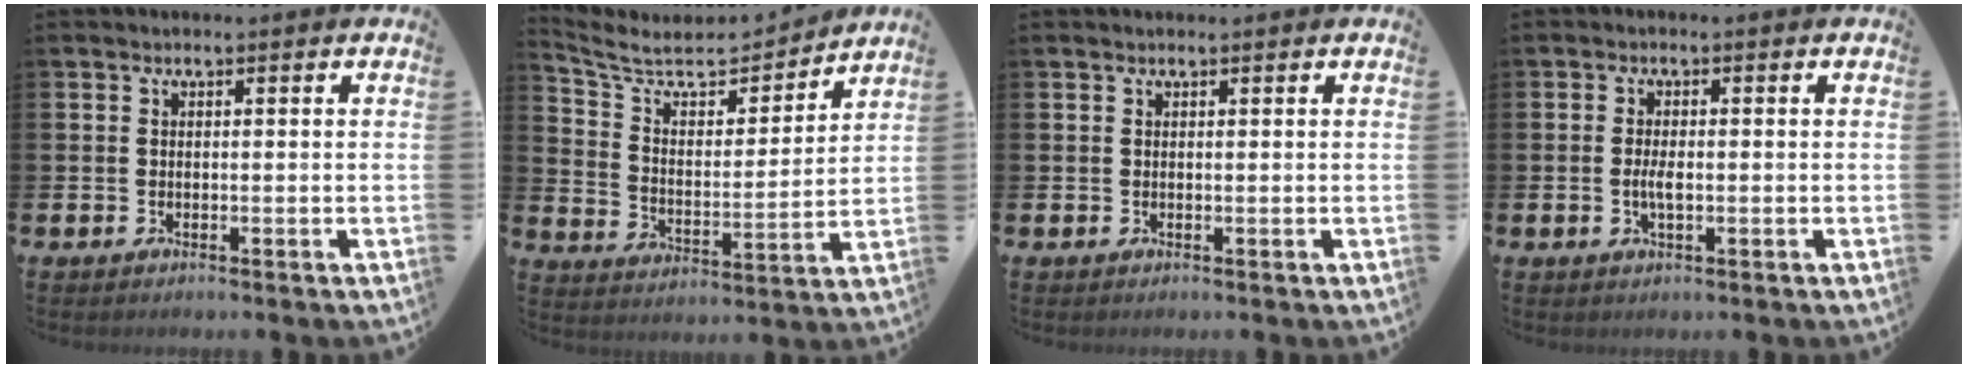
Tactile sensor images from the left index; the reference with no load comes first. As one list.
[{"total": 6.5, "force": [5.8, 2.2, 1.8], "torque": [-0.073, -0.049, 0.096]}, {"total": 0.0}, {"total": 2.2, "force": [-0.2, 0.8, 2.1], "torque": [-0.031, -0.002, -0.006]}]